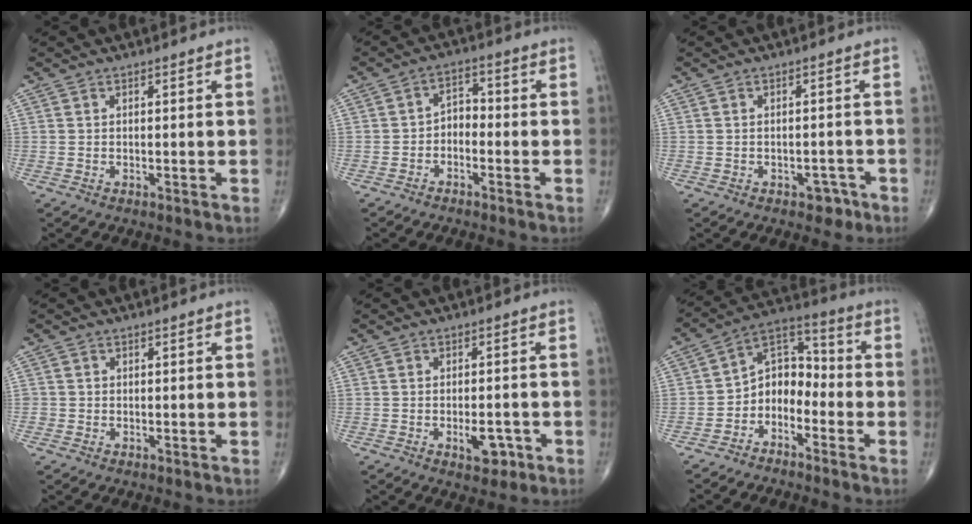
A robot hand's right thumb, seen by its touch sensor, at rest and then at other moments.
{"total": 3.7, "force": [-1.8, 2.5, 2.1], "torque": [-0.018, 0.030, -0.042]}
{"total": 2.6, "force": [-1.7, 1.6, 1.2], "torque": [0.000, 0.013, -0.019]}
{"total": 0.9, "force": [-0.2, 0.9, 0.0], "torque": [0.006, 0.006, -0.007]}
{"total": 4.4, "force": [-1.9, 2.2, 3.4], "torque": [-0.034, 0.004, -0.022]}
{"total": 8.6, "force": [-3.8, 6.2, 4.6], "torque": [-0.046, 0.070, -0.087]}